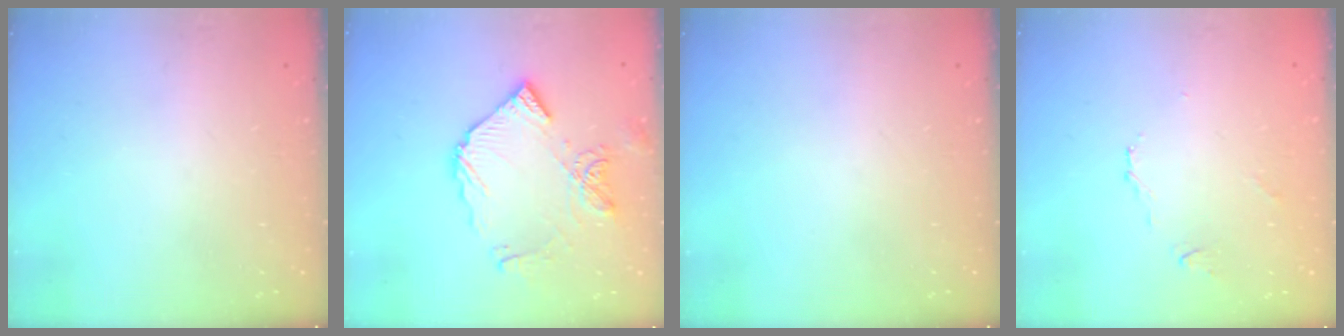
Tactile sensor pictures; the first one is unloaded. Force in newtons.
{"total": 12.5, "press": 12.4, "slide": 1.6}
{"total": 0.0}
{"total": 3.2, "press": 3.1, "slide": 0.6}